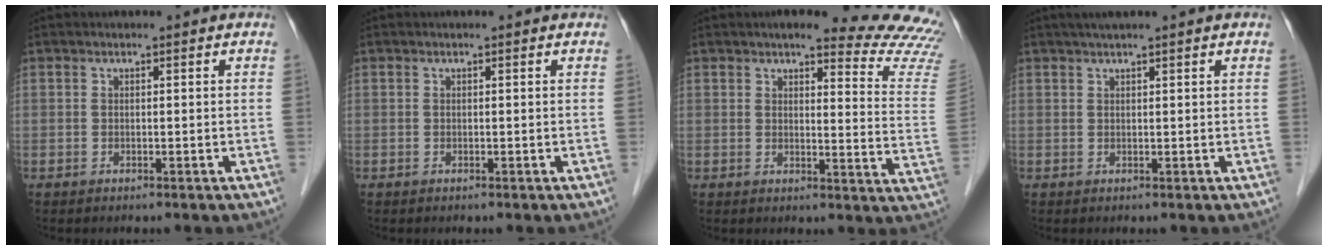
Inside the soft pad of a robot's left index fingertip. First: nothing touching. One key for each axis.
{"total": 0.0}
{"total": 17.4, "fx": 15.9, "fy": 1.9, "fz": 6.8, "tx": -0.060, "ty": -0.084, "tz": 0.155}
{"total": 4.1, "fx": 3.2, "fy": 0.1, "fz": 2.5, "tx": -0.032, "ty": 0.028, "tz": 0.053}